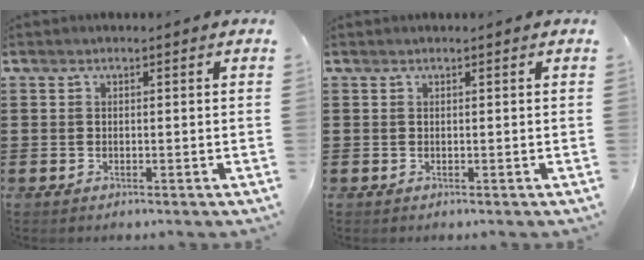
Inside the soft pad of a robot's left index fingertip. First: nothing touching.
{"total": 0.0}